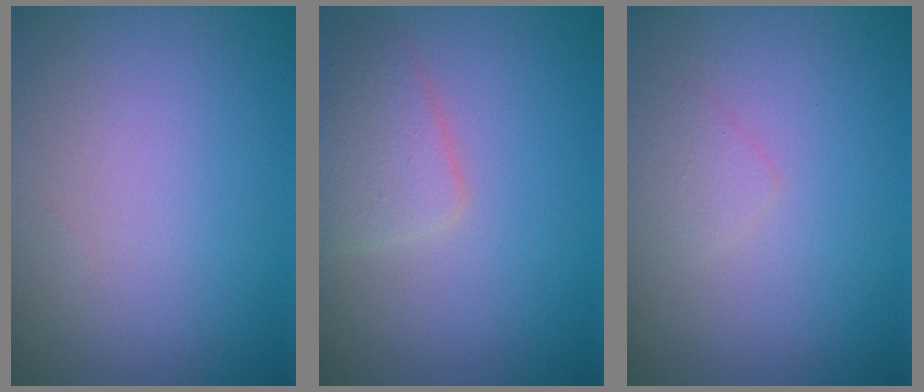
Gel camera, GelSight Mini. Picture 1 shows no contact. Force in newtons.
{"total": 2.8, "press": 2.8, "slide": 0.1}
{"total": 1.1, "press": 1.1, "slide": 0.1}